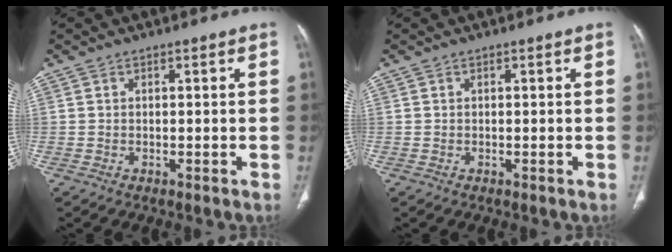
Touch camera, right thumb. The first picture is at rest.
{"total": 0.0}